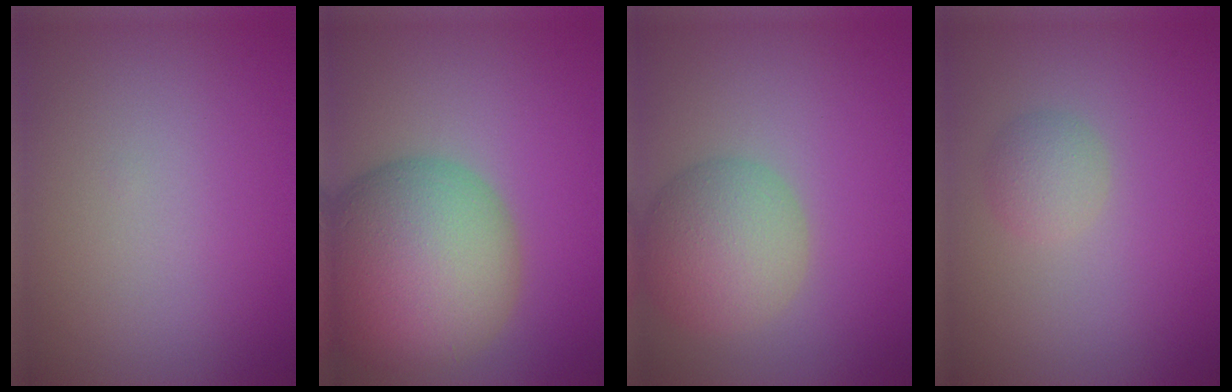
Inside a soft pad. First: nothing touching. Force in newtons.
{"total": 12.8, "press": 12.7, "slide": 0.8}
{"total": 5.6, "press": 5.6, "slide": 0.4}
{"total": 1.9, "press": 1.9, "slide": 0.1}